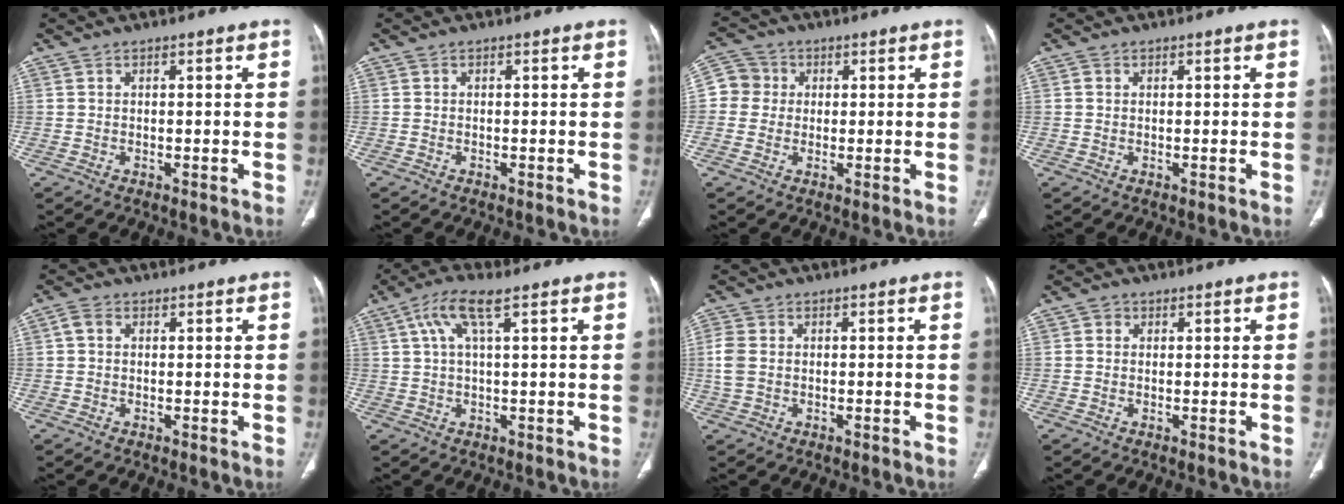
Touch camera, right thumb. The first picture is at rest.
{"total": 0.0}
{"total": 5.9, "force": [0.5, 5.8, 1.4], "torque": [-0.007, 0.011, 0.003]}
{"total": 0.5, "force": [0.1, 0.5, 0.2], "torque": [0.001, 0.001, 0.002]}
{"total": 2.0, "force": [0.3, 1.6, 1.2], "torque": [-0.025, 0.008, 0.006]}
{"total": 5.9, "force": [2.4, 1.2, 5.3], "torque": [-0.121, 0.014, 0.049]}
{"total": 3.7, "force": [-0.3, 2.7, 2.5], "torque": [-0.077, 0.006, -0.007]}
{"total": 1.2, "force": [0.3, 1.1, 0.4], "torque": [0.000, 0.002, 0.002]}